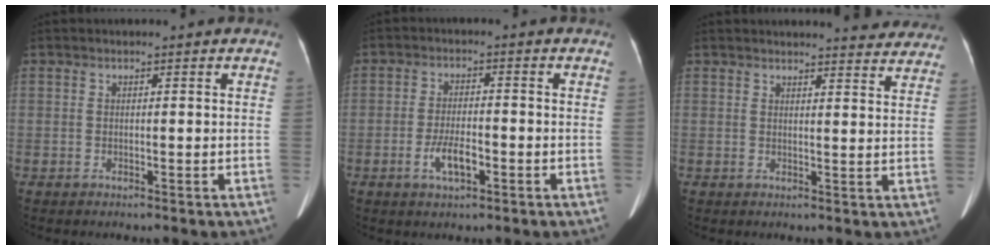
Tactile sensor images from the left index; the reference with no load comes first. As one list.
[{"total": 4.7, "force": [-2.0, 1.5, 4.0], "torque": [-0.081, -0.001, -0.034]}, {"total": 10.1, "force": [9.8, 1.6, 2.1], "torque": [-0.002, -0.017, 0.089]}]